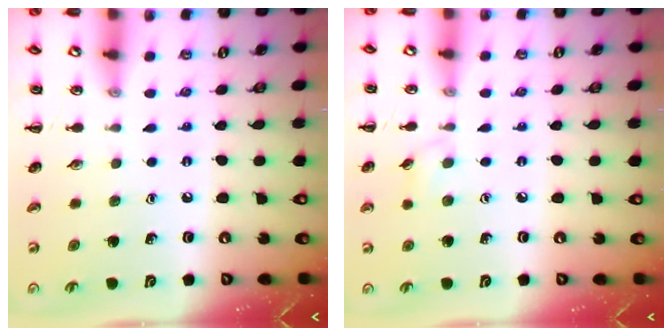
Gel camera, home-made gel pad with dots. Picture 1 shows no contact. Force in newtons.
{"total": 3.3, "press": 3.1, "slide": 1.2}